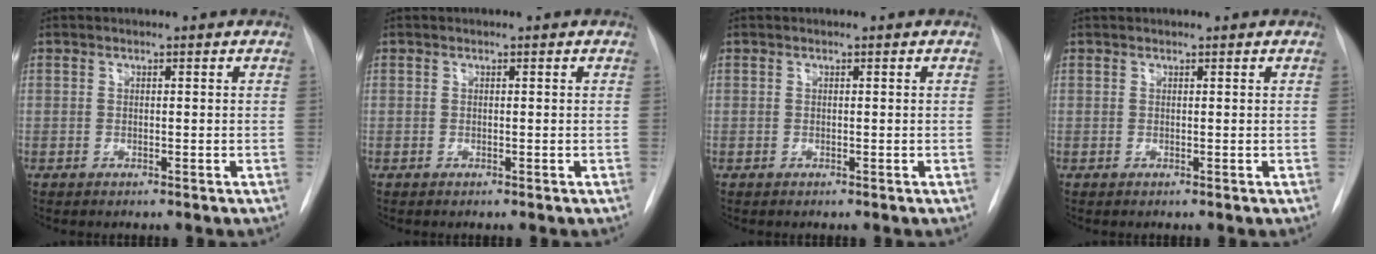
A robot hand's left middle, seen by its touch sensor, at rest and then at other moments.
{"total": 0.0}
{"total": 0.0}
{"total": 1.3, "force": [1.2, 0.1, 0.3], "torque": [-0.010, 0.024, 0.024]}